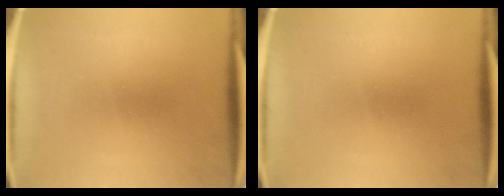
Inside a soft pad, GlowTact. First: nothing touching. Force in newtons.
{"total": 0.0}